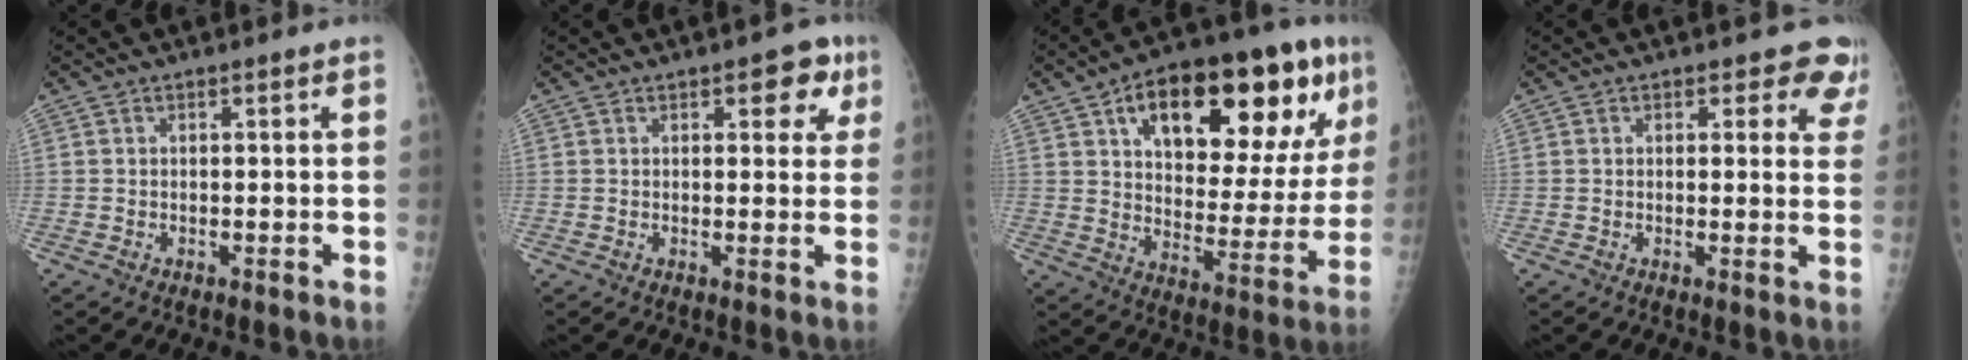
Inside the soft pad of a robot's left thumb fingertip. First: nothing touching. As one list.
[{"total": 5.4, "force": [2.5, 3.0, 3.8], "torque": [-0.008, -0.005, 0.020]}, {"total": 27.8, "force": [12.7, 11.9, 21.7], "torque": [-0.276, -0.003, 0.190]}, {"total": 6.4, "force": [5.1, 3.3, 2.0], "torque": [0.026, -0.020, 0.034]}]